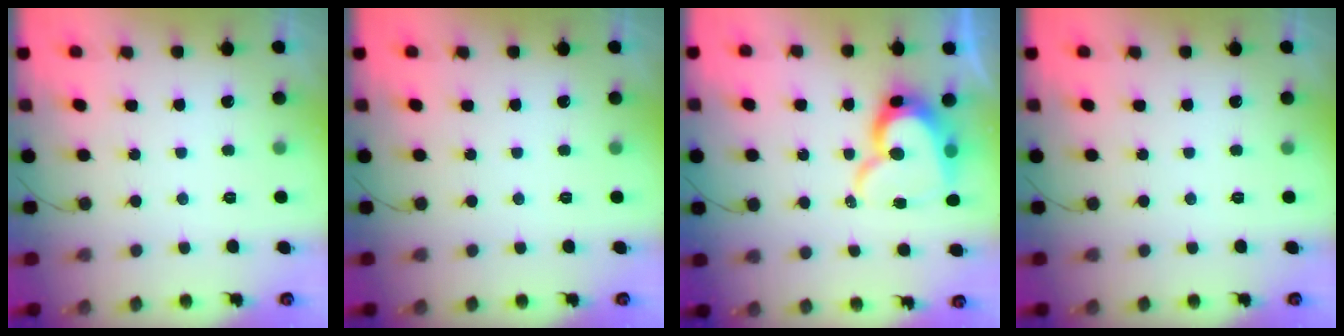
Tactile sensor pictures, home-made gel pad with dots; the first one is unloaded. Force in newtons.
{"total": 0.0}
{"total": 14.7, "press": 14.6, "slide": 1.2}
{"total": 0.0}